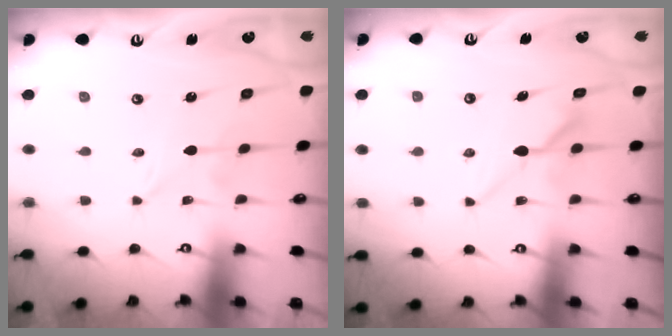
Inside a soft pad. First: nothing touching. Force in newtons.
{"total": 7.5, "press": 7.5, "slide": 0.8}